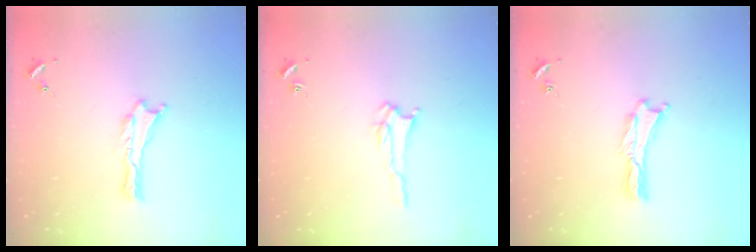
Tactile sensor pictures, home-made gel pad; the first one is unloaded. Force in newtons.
{"total": 2.6, "press": 2.6, "slide": 0.4}
{"total": 0.0}